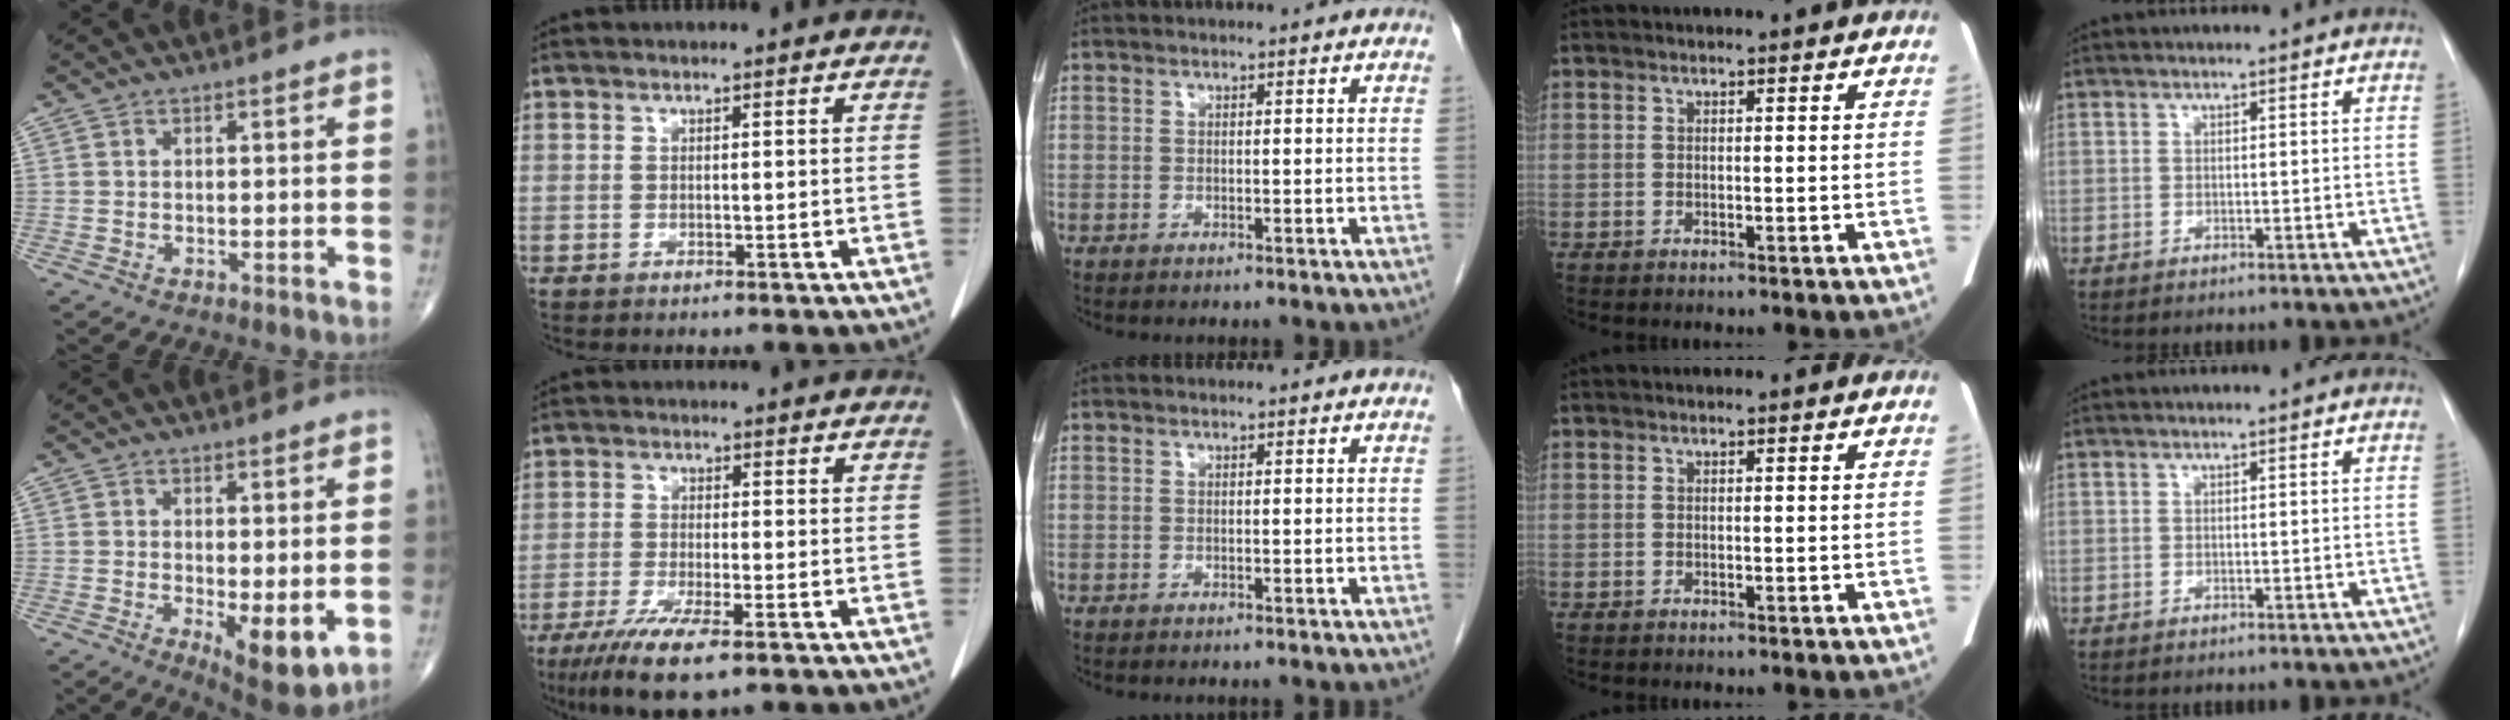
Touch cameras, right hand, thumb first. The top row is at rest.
{"thumb": {"total": 8.3, "force": [-1.5, 3.0, 7.6], "torque": [-0.106, -0.024, -0.015]}, "index": {"total": 7.7, "force": [-4.7, 1.3, 6.0], "torque": [-0.113, -0.019, -0.082]}}